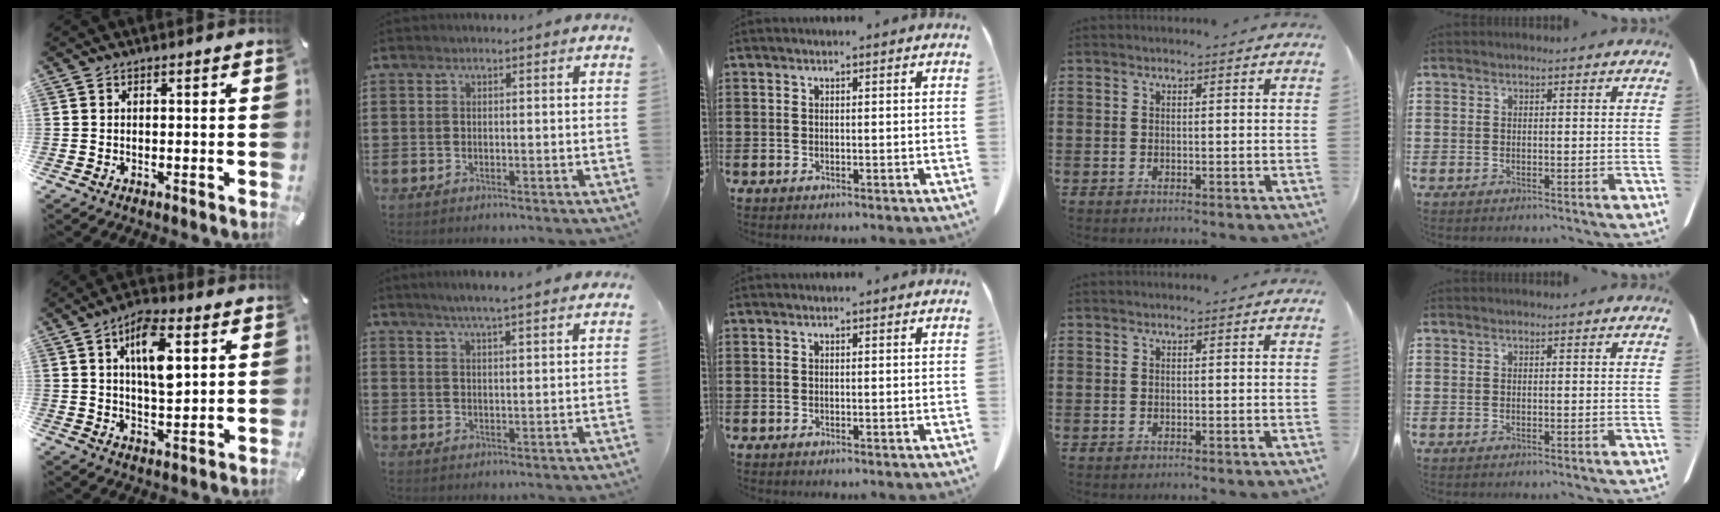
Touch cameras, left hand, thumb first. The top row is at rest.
{"thumb": {"total": 10.7, "force": [3.9, 4.8, 8.7], "torque": [-0.143, -0.004, 0.063]}, "index": {"total": 3.4, "force": [3.2, -0.5, 1.2], "torque": [-0.032, -0.009, 0.055]}}